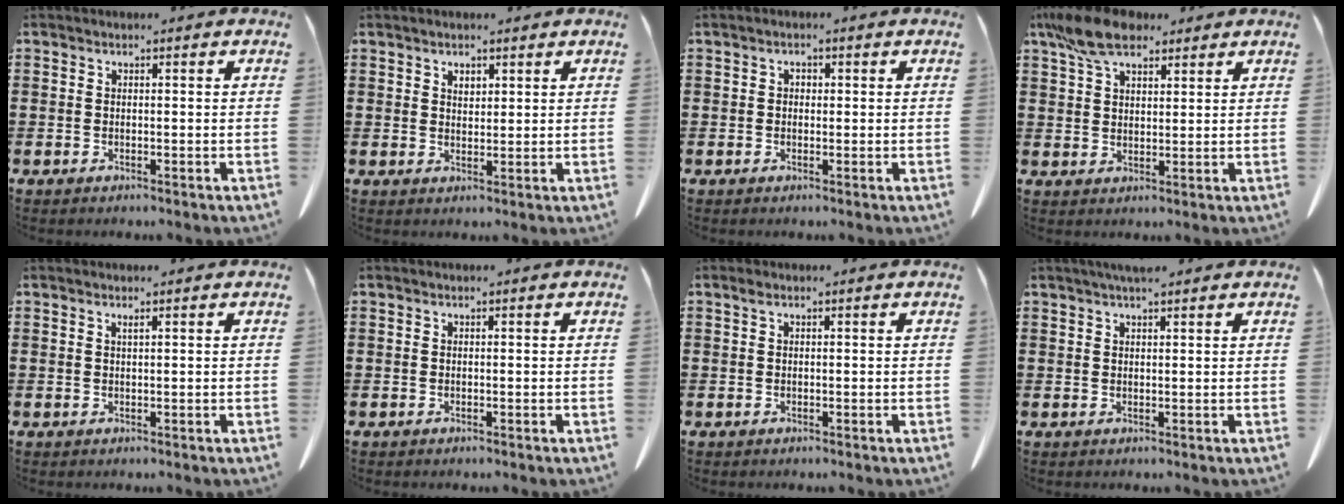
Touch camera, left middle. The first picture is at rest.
{"total": 1.8, "force": [1.4, 0.9, 0.7], "torque": [-0.008, -0.002, 0.026]}
{"total": 0.9, "force": [0.1, 0.7, 0.6], "torque": [-0.015, 0.004, 0.002]}
{"total": 7.9, "force": [5.6, 3.7, 4.3], "torque": [-0.103, 0.000, 0.106]}
{"total": 0.7, "force": [0.4, 0.0, 0.6], "torque": [-0.012, -0.003, 0.009]}
{"total": 0.0}
{"total": 0.7, "force": [0.3, 0.4, 0.4], "torque": [-0.011, 0.003, 0.006]}
{"total": 2.2, "force": [1.7, 0.3, 1.3], "torque": [-0.030, 0.002, 0.031]}